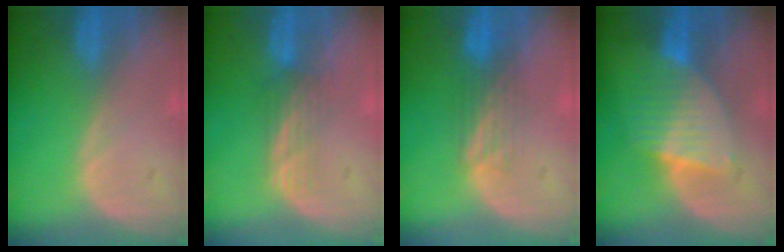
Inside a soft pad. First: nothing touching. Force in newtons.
{"total": 3.2, "press": 2.6, "slide": 1.9}
{"total": 4.0, "press": 3.3, "slide": 2.3}
{"total": 6.1, "press": 6.1, "slide": 0.5}